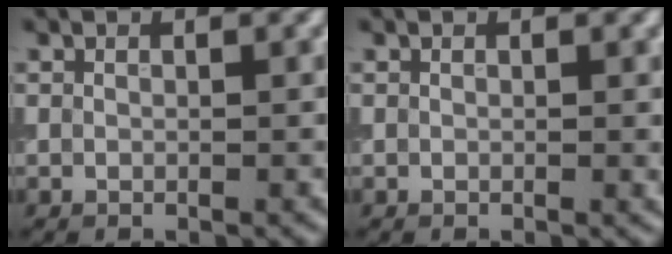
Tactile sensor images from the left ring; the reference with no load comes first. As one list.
[{"total": 0.5, "force": [0.1, 0.1, 0.5], "torque": [-0.002, -0.002, 0.000]}]